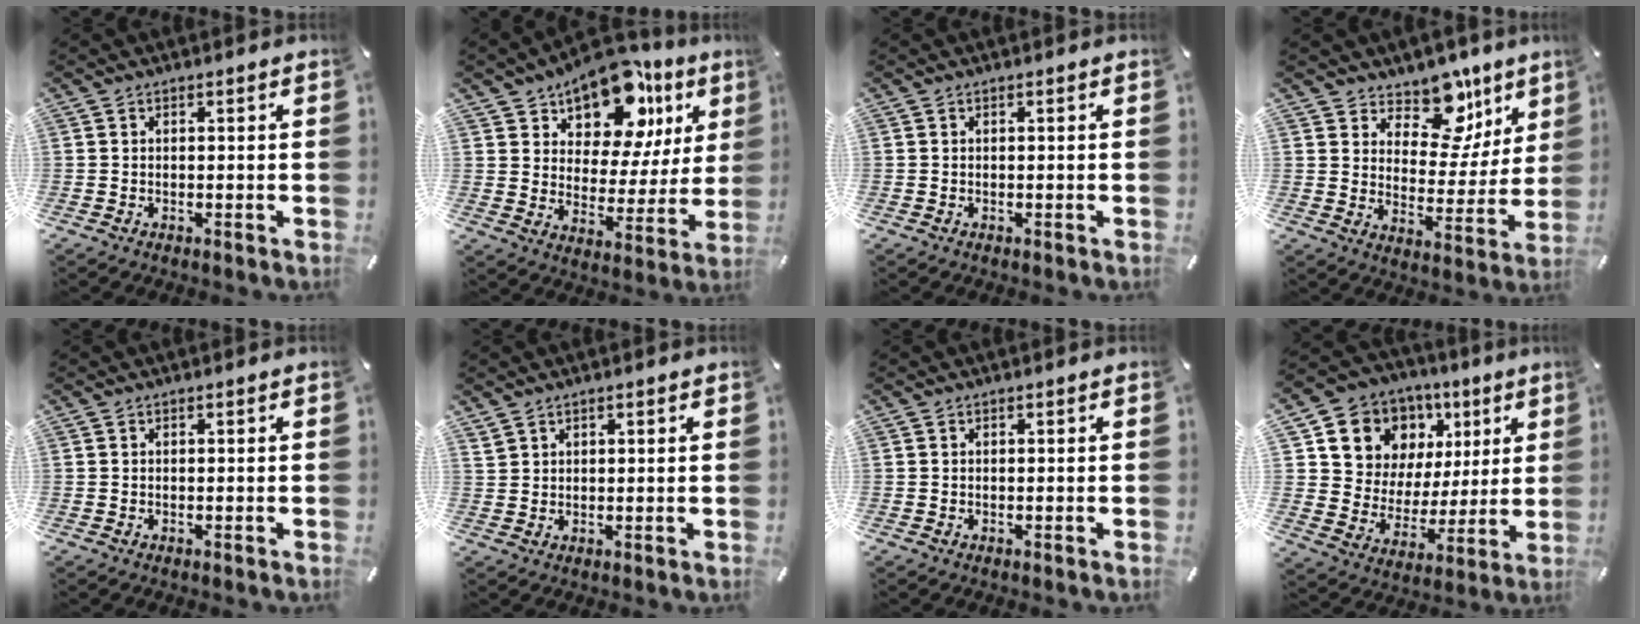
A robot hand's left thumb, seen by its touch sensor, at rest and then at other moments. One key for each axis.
{"total": 15.6, "fx": 11.5, "fy": 8.5, "fz": 6.2, "tx": -0.100, "ty": -0.090, "tz": 0.200}
{"total": 0.0}
{"total": 12.7, "fx": 9.2, "fy": 7.5, "fz": 4.5, "tx": -0.063, "ty": -0.078, "tz": 0.165}
{"total": 0.0}
{"total": 2.0, "fx": 1.5, "fy": 1.2, "fz": 0.2, "tx": -0.006, "ty": -0.002, "tz": 0.031}
{"total": 0.0}
{"total": 11.9, "fx": 6.7, "fy": 9.7, "fz": 1.8, "tx": -0.046, "ty": -0.061, "tz": 0.130}